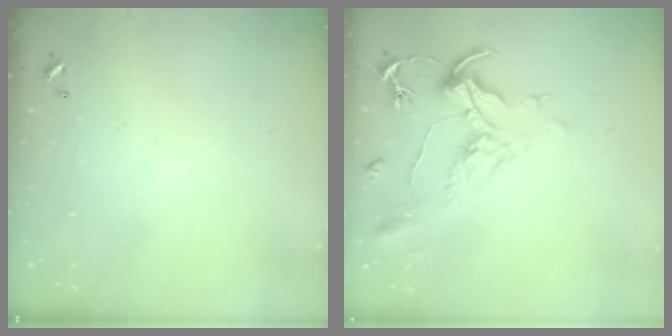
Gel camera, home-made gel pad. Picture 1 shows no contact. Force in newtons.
{"total": 2.2, "press": 1.7, "slide": 1.3}